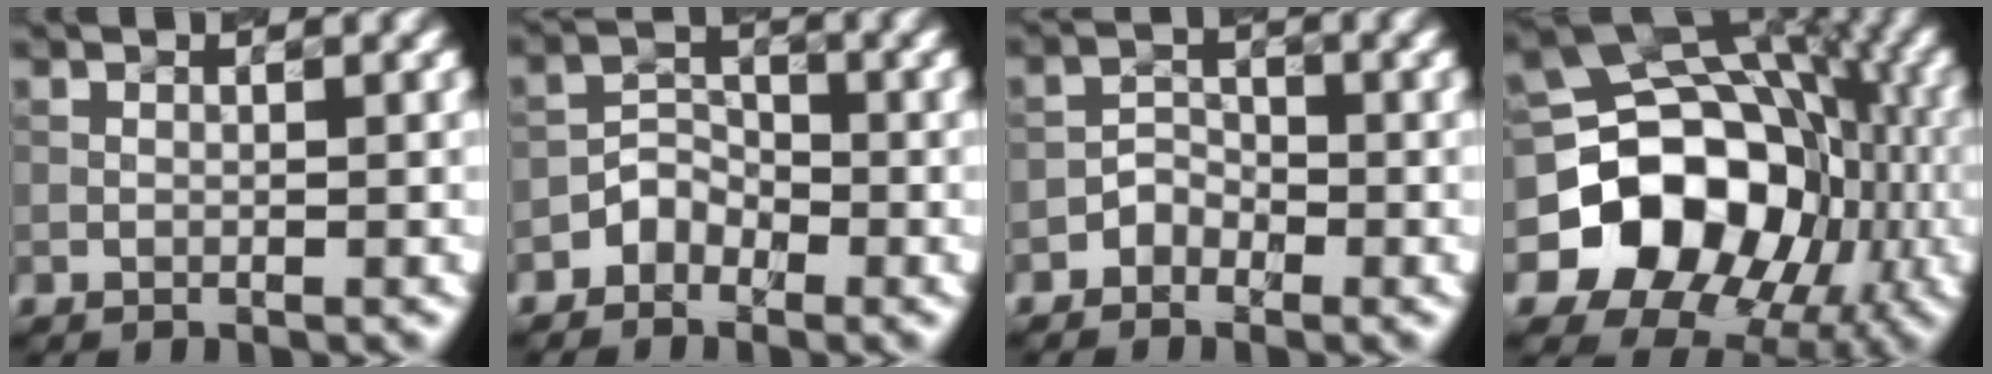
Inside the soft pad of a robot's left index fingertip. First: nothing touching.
{"total": 2.2, "force": [-1.5, 1.6, 0.4], "torque": [0.000, 0.013, -0.031]}
{"total": 1.7, "force": [-1.1, 1.2, 0.2], "torque": [0.002, 0.011, -0.022]}
{"total": 14.8, "force": [-3.8, 11.9, 7.9], "torque": [-0.120, -0.008, -0.076]}